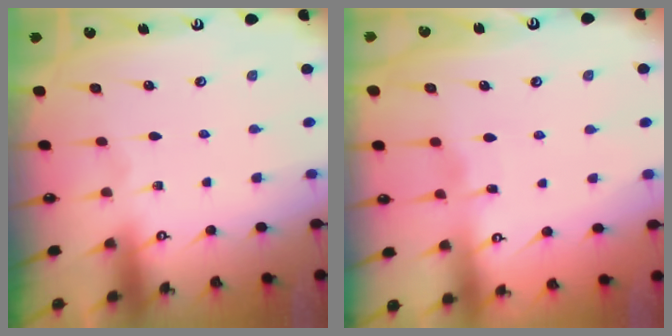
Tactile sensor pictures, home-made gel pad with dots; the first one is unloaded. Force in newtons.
{"total": 3.9, "press": 3.9, "slide": 0.5}